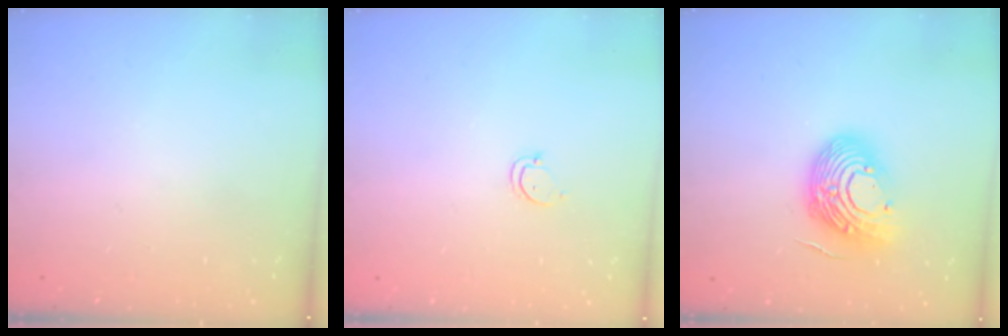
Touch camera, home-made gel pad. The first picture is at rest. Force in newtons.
{"total": 2.5, "press": 2.5, "slide": 0.3}
{"total": 15.1, "press": 15.0, "slide": 1.9}